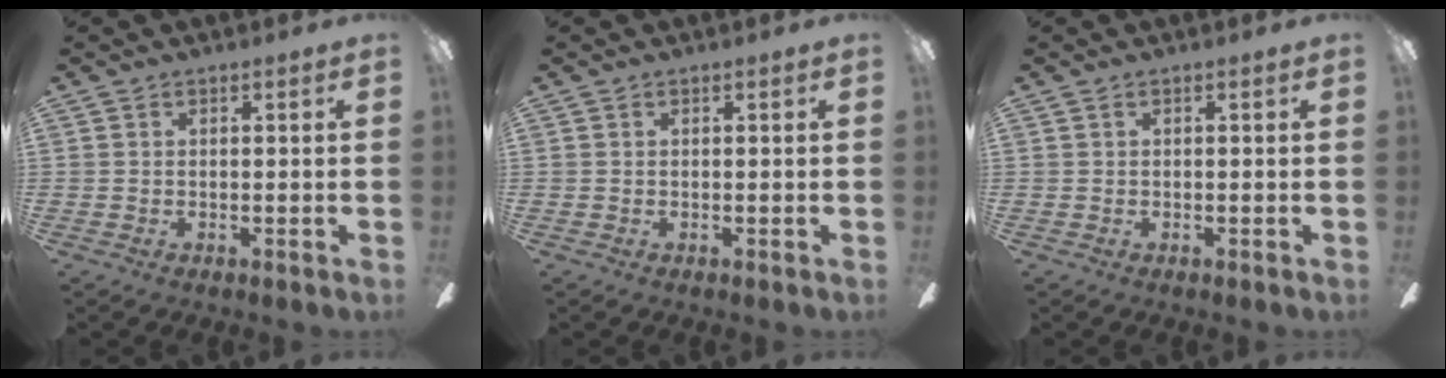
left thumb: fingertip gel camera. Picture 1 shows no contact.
{"total": 0.0}
{"total": 0.0}